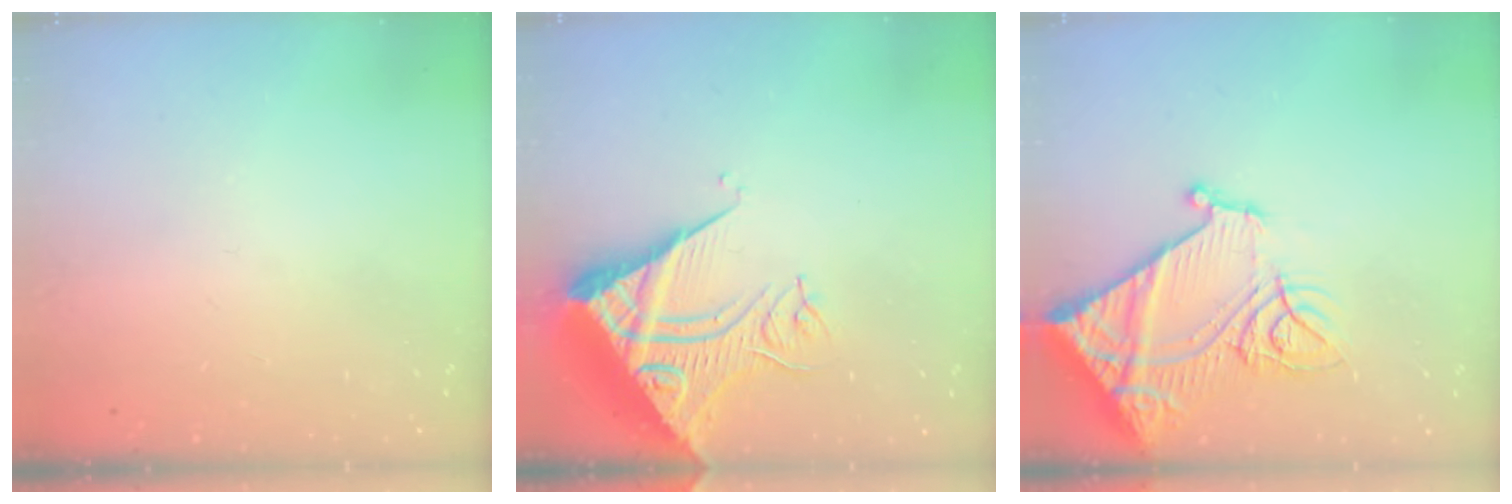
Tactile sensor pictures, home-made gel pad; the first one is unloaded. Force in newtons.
{"total": 12.0, "press": 11.9, "slide": 0.7}
{"total": 18.3, "press": 18.1, "slide": 2.2}